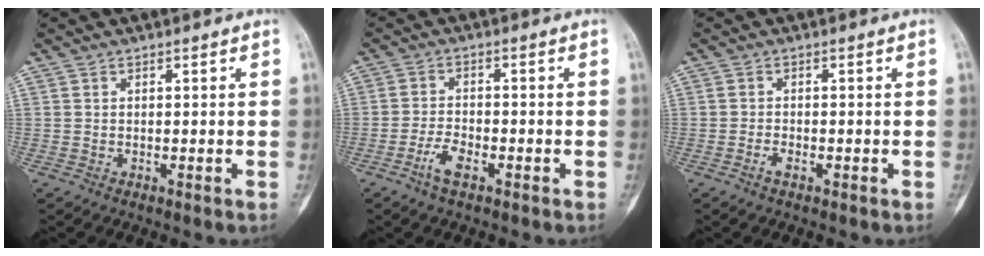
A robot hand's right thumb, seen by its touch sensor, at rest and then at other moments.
{"total": 4.2, "force": [-2.4, 1.7, 3.0], "torque": [-0.063, 0.013, -0.046]}
{"total": 1.5, "force": [-0.9, 0.7, 1.1], "torque": [-0.023, 0.003, -0.018]}